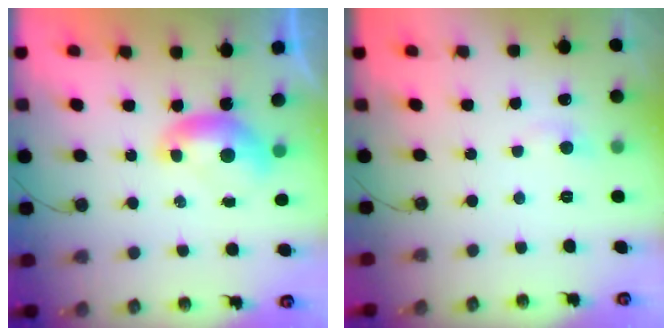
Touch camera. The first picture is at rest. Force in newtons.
{"total": 0.6, "press": 0.1, "slide": 0.6}